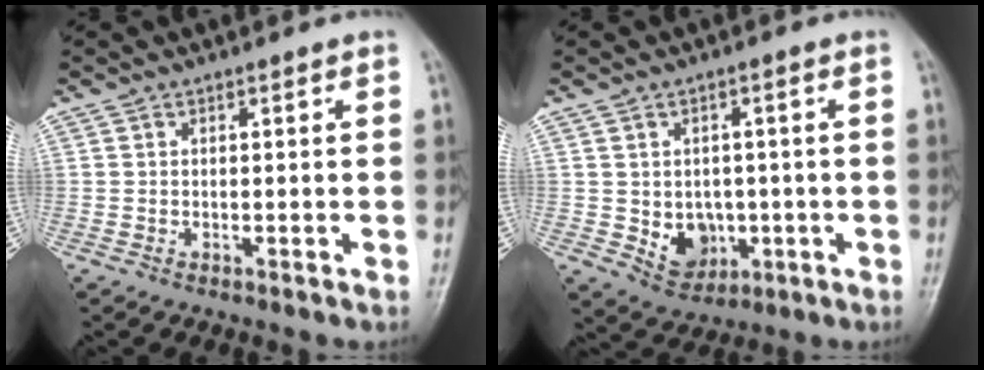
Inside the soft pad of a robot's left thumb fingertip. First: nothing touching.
{"total": 6.8, "force": [-0.9, 5.5, 3.9], "torque": [-0.031, 0.000, 0.002]}